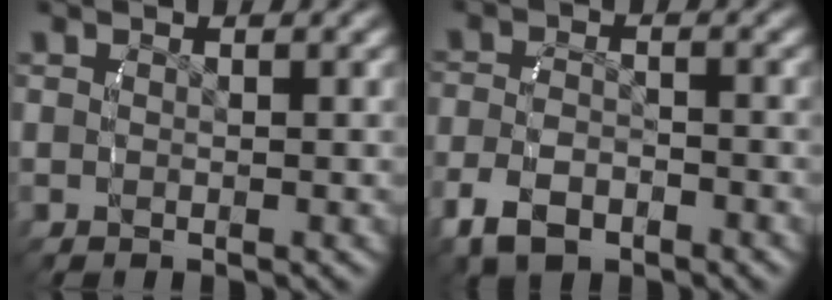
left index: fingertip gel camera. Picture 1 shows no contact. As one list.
[{"total": 4.1, "force": [-2.2, 2.6, 2.3], "torque": [-0.053, -0.012, -0.028]}]